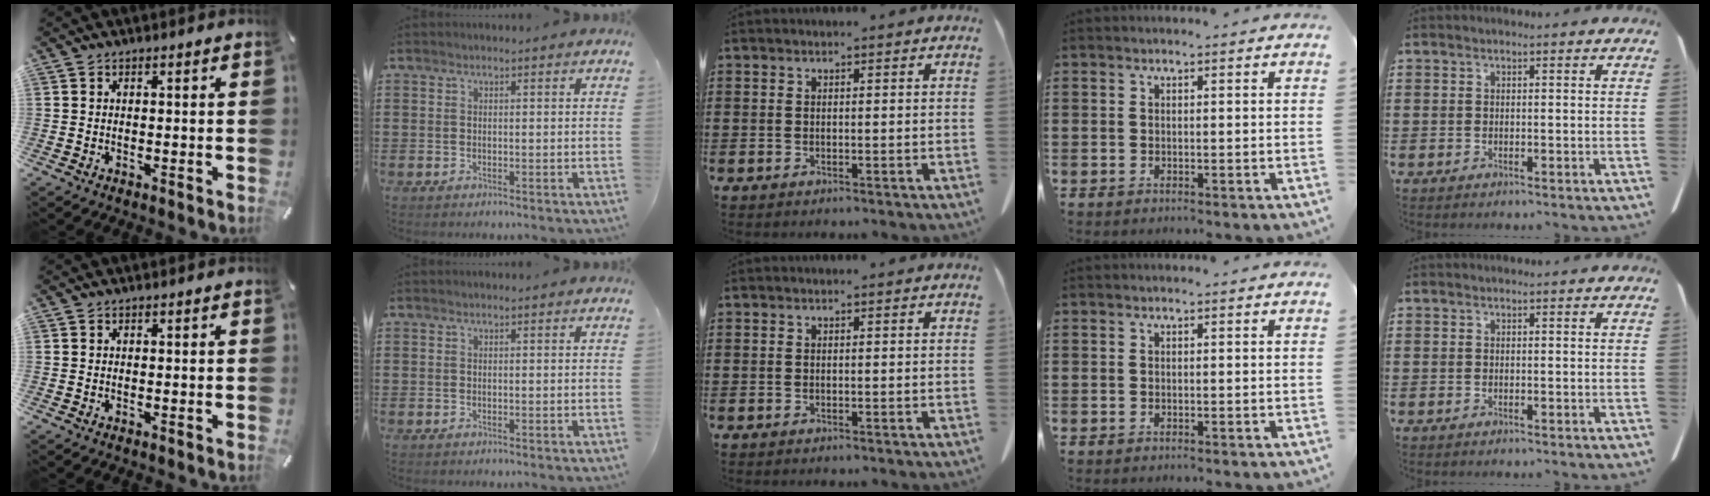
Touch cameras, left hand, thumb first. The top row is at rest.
{}